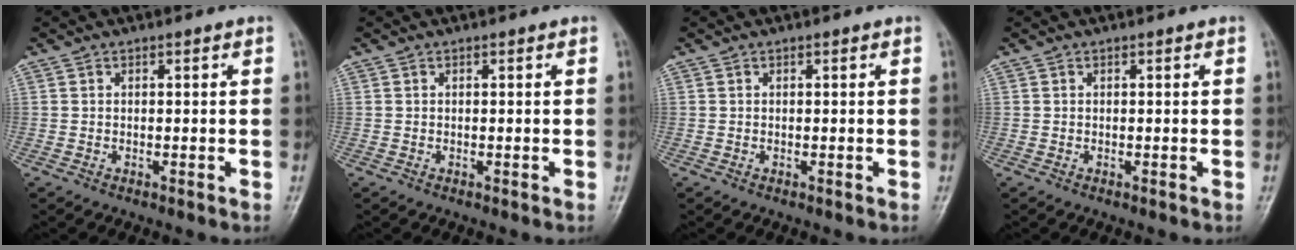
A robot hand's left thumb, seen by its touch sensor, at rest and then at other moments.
{"total": 0.0}
{"total": 0.0}
{"total": 0.0}